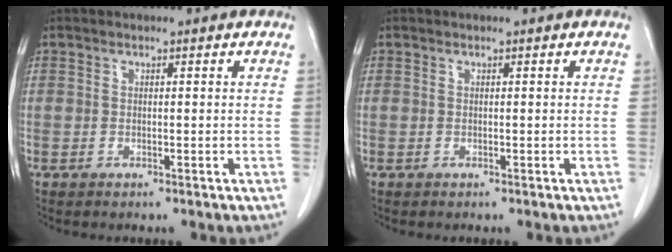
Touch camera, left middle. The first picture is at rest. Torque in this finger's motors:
{"motor_torque": [0.19, -0.19, 0.05, 0.01]}